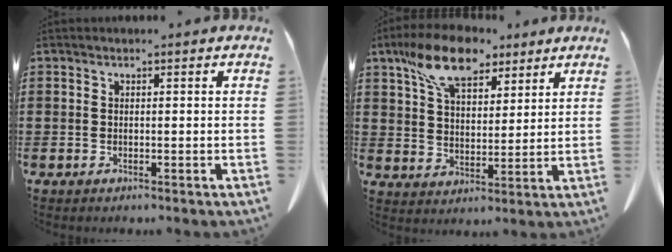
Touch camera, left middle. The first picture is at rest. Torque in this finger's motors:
{"motor_torque": [1.60, 0.54, 0.80, 0.21]}